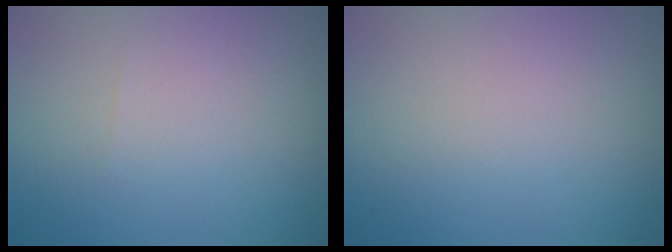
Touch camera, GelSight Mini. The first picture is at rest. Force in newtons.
{"total": 0.0}